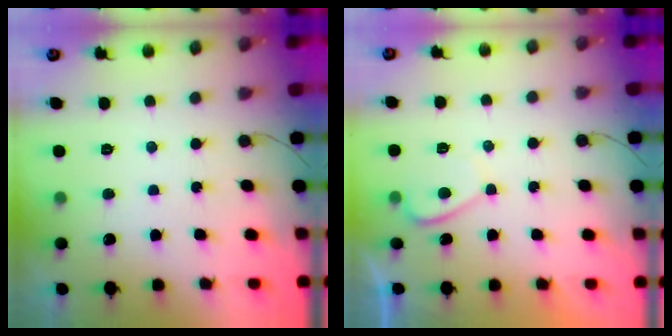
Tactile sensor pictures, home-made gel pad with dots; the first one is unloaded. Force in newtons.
{"total": 2.1, "press": 2.0, "slide": 0.7}